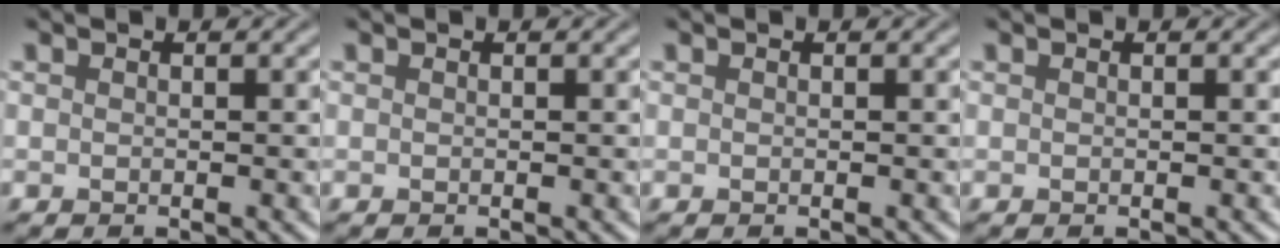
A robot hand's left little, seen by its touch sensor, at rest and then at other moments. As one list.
[{"total": 0.0}, {"total": 0.0}, {"total": 0.0}]